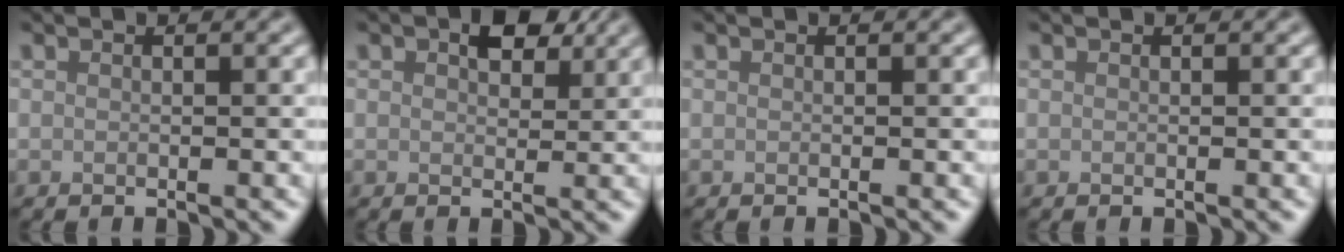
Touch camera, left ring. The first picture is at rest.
{"total": 3.3, "force": [1.6, 1.9, 2.2], "torque": [-0.031, 0.003, 0.025]}
{"total": 0.0}
{"total": 0.0}